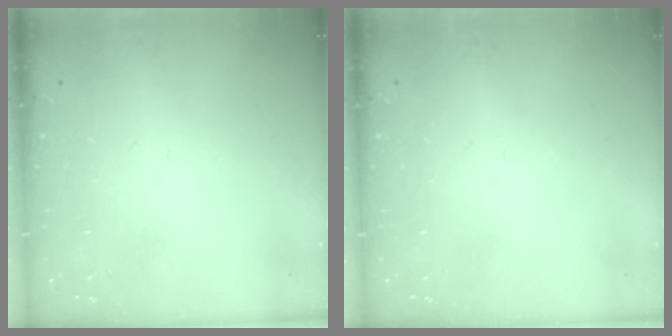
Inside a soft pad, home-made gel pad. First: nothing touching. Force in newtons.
{"total": 0.0}